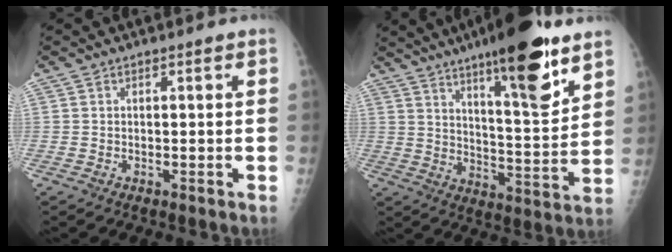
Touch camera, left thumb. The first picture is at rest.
{"total": 18.7, "force": [11.7, 4.1, 14.0], "torque": [-0.185, -0.070, 0.183]}